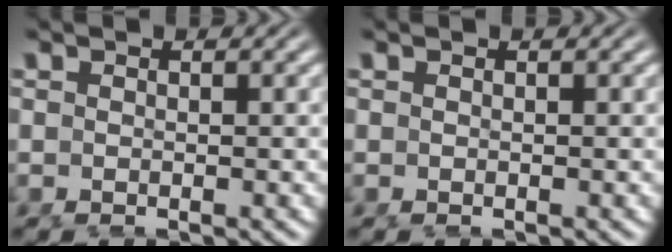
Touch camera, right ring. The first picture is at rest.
{"total": 0.0}